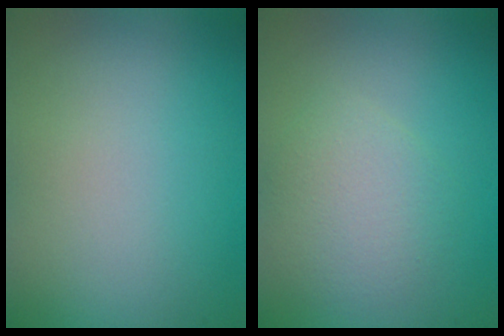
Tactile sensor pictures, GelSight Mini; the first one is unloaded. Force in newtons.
{"total": 3.0, "press": 3.0, "slide": 0.0}